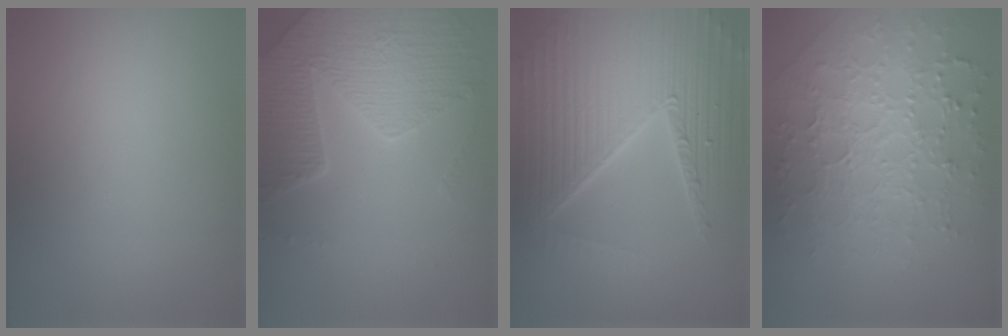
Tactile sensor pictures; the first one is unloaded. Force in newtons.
{"total": 5.1, "press": 4.6, "slide": 2.1}
{"total": 10.2, "press": 6.6, "slide": 7.8}
{"total": 7.2, "press": 5.1, "slide": 5.1}